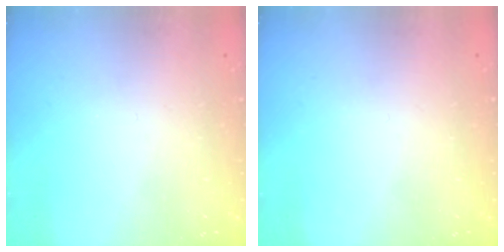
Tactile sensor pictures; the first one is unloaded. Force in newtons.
{"total": 0.0}